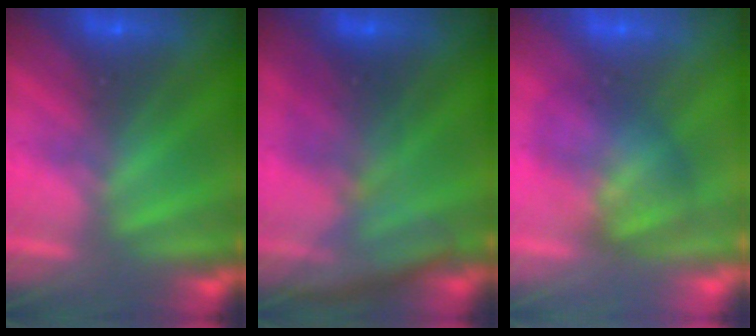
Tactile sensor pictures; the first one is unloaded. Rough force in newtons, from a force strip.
{"total": 2.9}
{"total": 3.6}